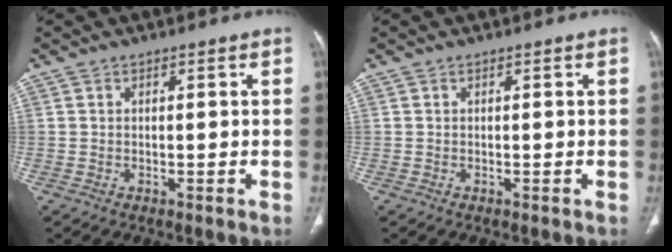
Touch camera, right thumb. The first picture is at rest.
{"total": 0.0}